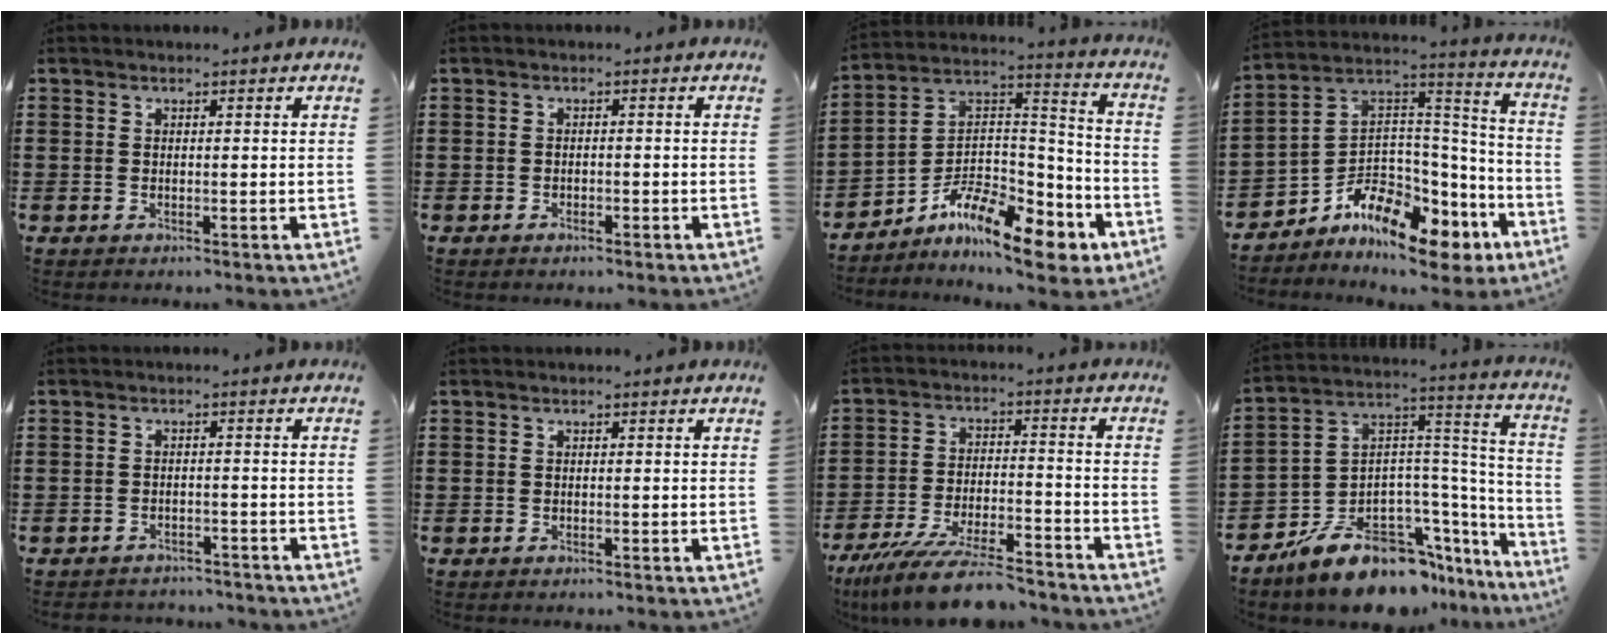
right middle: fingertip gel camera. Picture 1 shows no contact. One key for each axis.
{"total": 0.9, "fx": -0.8, "fy": 0.3, "fz": 0.4, "tx": -0.010, "ty": -0.004, "tz": -0.015}
{"total": 11.5, "fx": -8.4, "fy": 3.7, "fz": 6.9, "tx": -0.131, "ty": 0.014, "tz": -0.160}
{"total": 9.3, "fx": -7.3, "fy": 4.4, "fz": 3.8, "tx": -0.082, "ty": 0.001, "tz": -0.137}
{"total": 1.9, "fx": -1.9, "fy": 0.3, "fz": -0.1, "tx": -0.007, "ty": -0.001, "tz": -0.043}
{"total": 0.0}
{"total": 10.5, "fx": -9.2, "fy": 1.2, "fz": 4.9, "tx": -0.093, "ty": 0.017, "tz": -0.178}
{"total": 13.7, "fx": -10.7, "fy": 6.2, "fz": 6.0, "tx": -0.118, "ty": 0.031, "tz": -0.189}